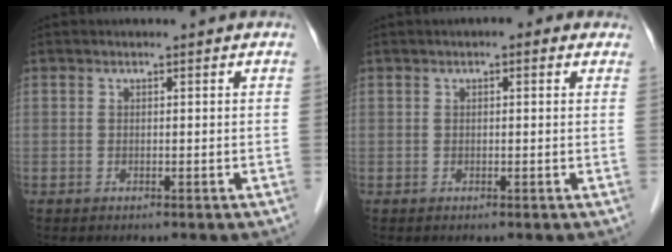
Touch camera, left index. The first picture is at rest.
{"total": 2.1, "force": [1.1, 0.8, 1.6], "torque": [-0.021, 0.011, 0.009]}